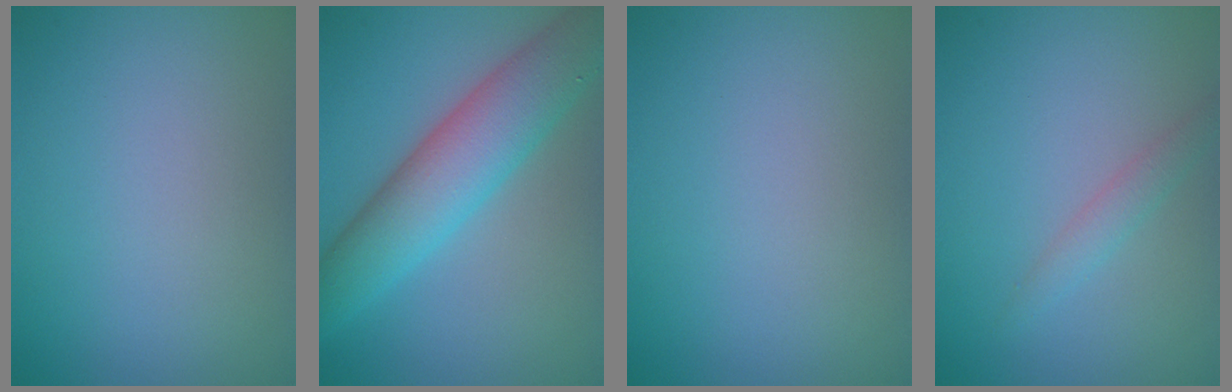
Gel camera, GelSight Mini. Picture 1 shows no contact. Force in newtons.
{"total": 7.4, "press": 7.4, "slide": 0.4}
{"total": 0.0}
{"total": 1.5, "press": 1.5, "slide": 0.1}